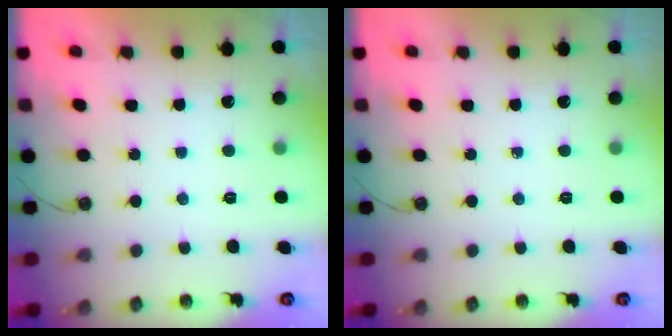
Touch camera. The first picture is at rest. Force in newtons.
{"total": 0.0}